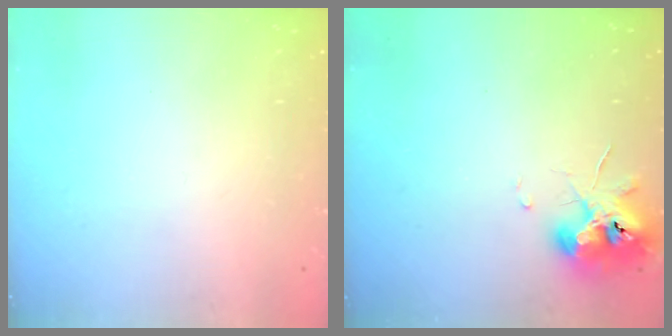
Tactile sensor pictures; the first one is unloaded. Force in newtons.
{"total": 10.0, "press": 9.9, "slide": 1.4}